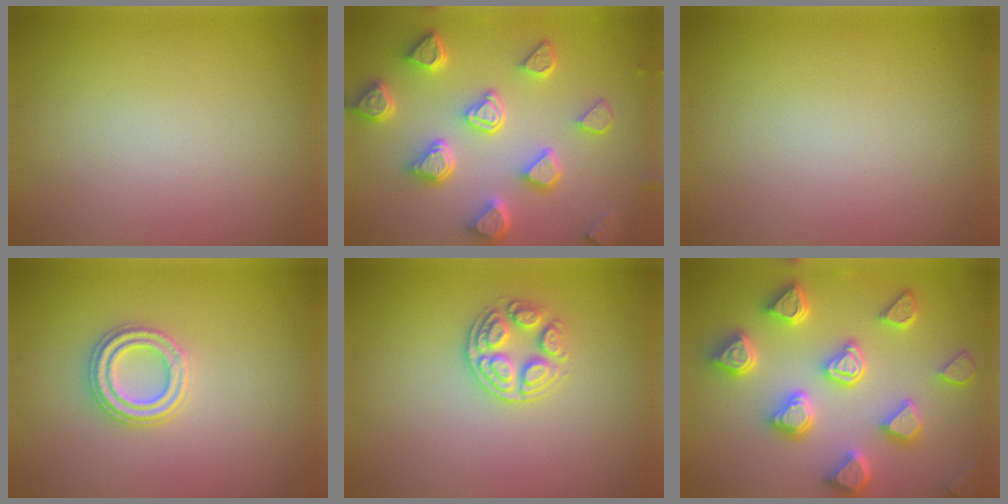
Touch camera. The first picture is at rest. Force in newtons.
{"total": 6.4, "press": 5.2, "slide": 3.8}
{"total": 0.0}
{"total": 2.6, "press": 2.6, "slide": 0.4}
{"total": 2.6, "press": 2.6, "slide": 0.6}
{"total": 6.9, "press": 6.1, "slide": 3.3}